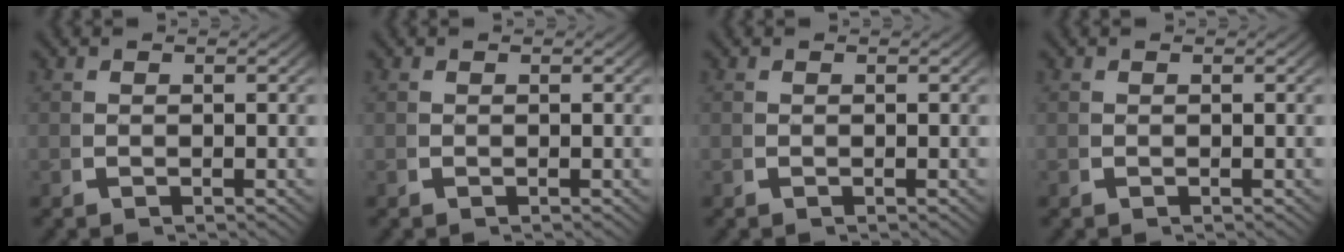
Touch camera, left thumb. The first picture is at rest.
{"total": 0.0}
{"total": 0.0}
{"total": 0.0}